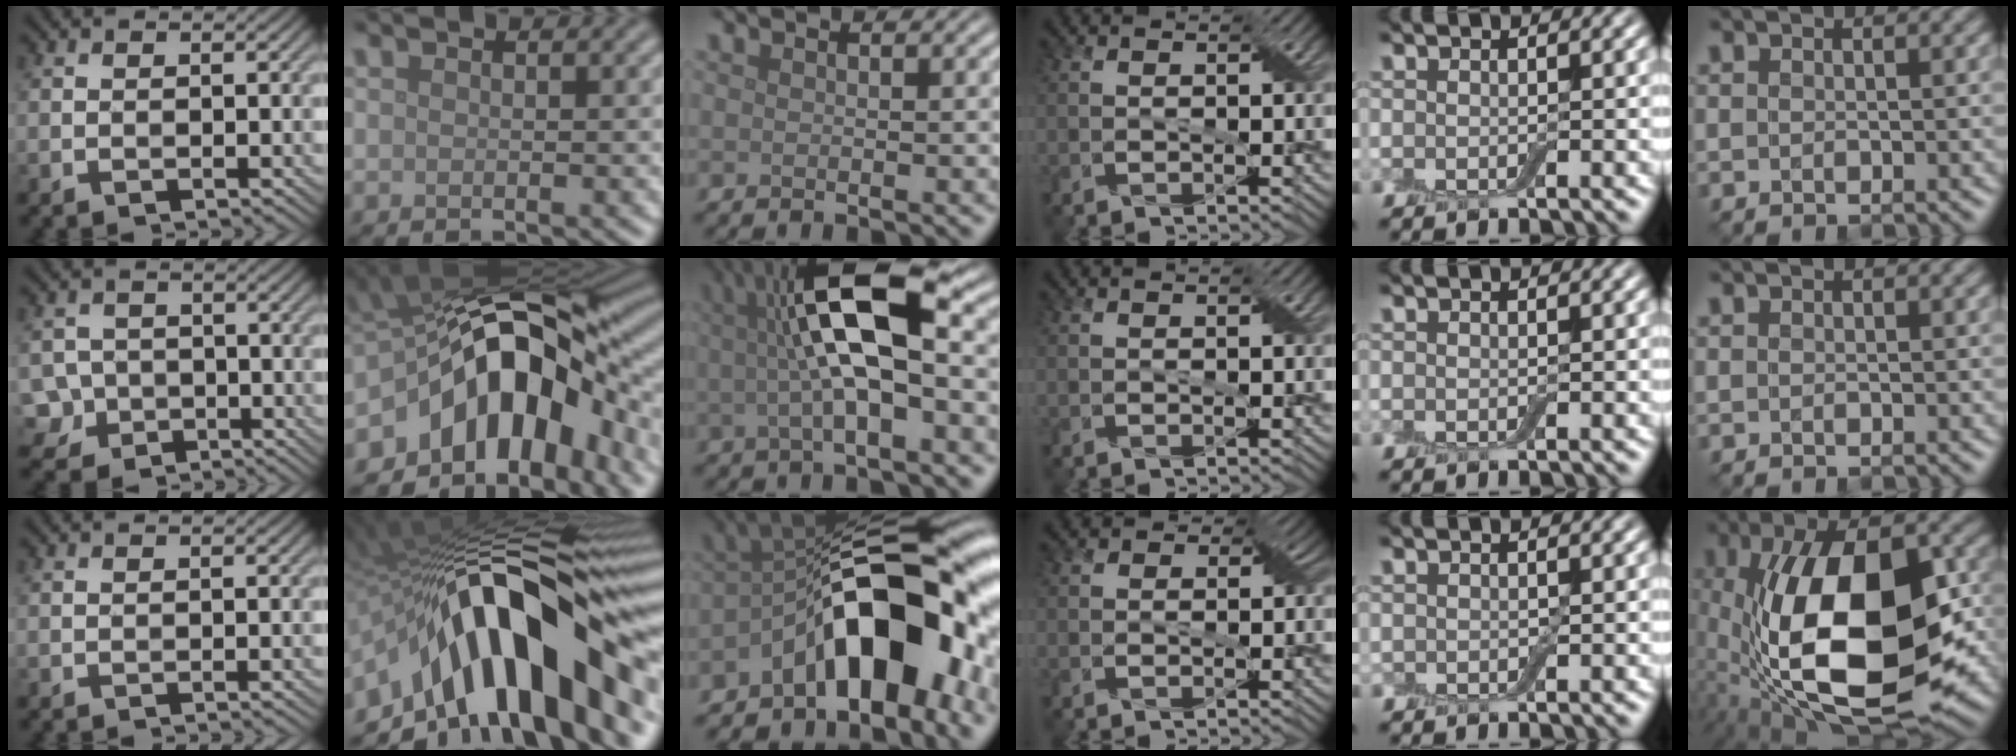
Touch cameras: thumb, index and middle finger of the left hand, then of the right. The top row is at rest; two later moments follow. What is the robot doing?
{"motion": "wrap", "object": "cling film"}